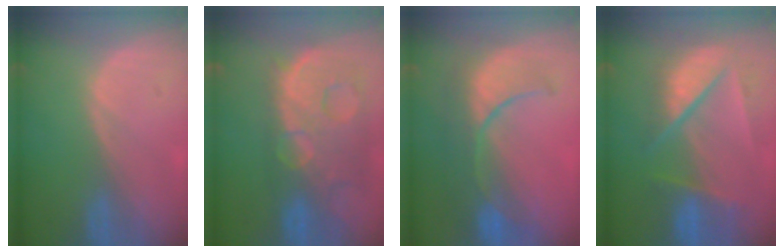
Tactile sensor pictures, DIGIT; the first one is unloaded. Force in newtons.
{"total": 13.8, "press": 11.2, "slide": 8.0}
{"total": 10.1, "press": 9.1, "slide": 4.4}
{"total": 9.8, "press": 8.4, "slide": 5.0}